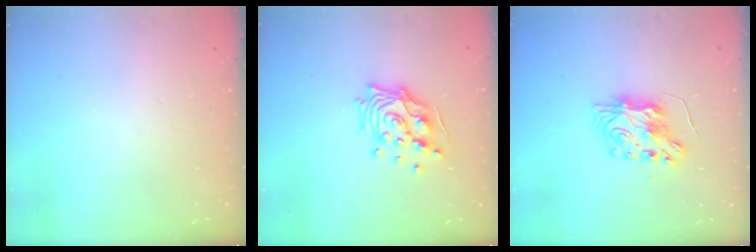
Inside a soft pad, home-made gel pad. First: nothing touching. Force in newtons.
{"total": 13.8, "press": 13.6, "slide": 2.0}
{"total": 9.1, "press": 9.0, "slide": 0.8}